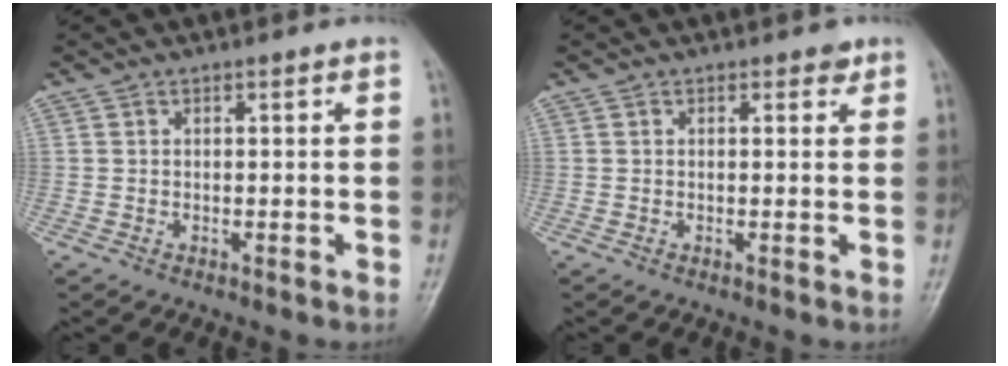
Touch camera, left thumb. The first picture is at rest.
{"total": 1.2, "force": [0.7, 0.7, 0.5], "torque": [0.005, -0.003, 0.005]}